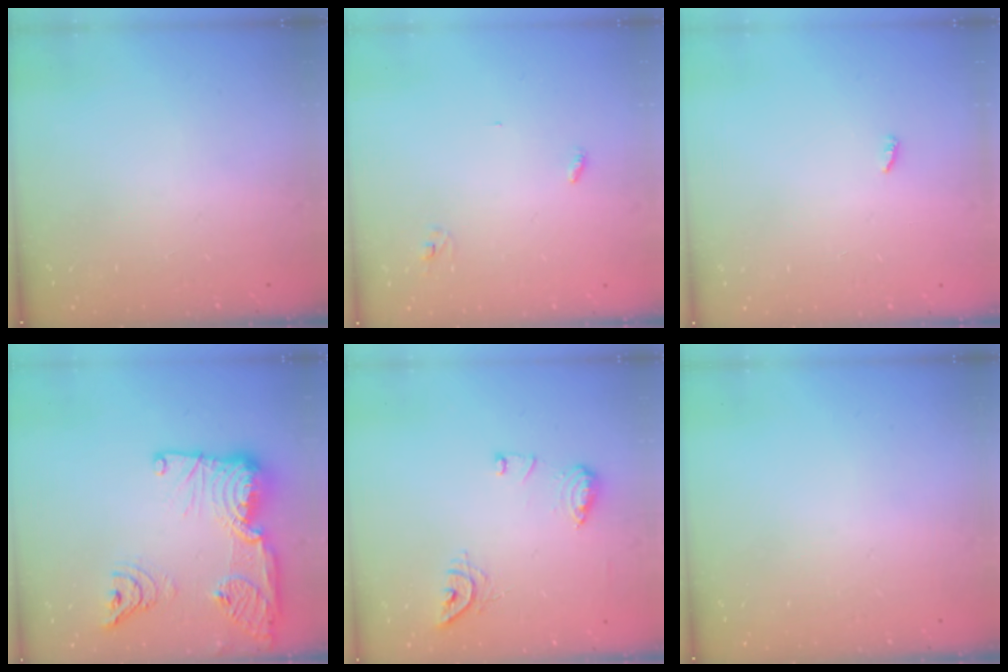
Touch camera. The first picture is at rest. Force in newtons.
{"total": 2.8, "press": 2.8, "slide": 0.2}
{"total": 2.3, "press": 2.3, "slide": 0.2}
{"total": 27.4, "press": 26.4, "slide": 7.2}
{"total": 9.8, "press": 9.8, "slide": 0.6}
{"total": 0.0}